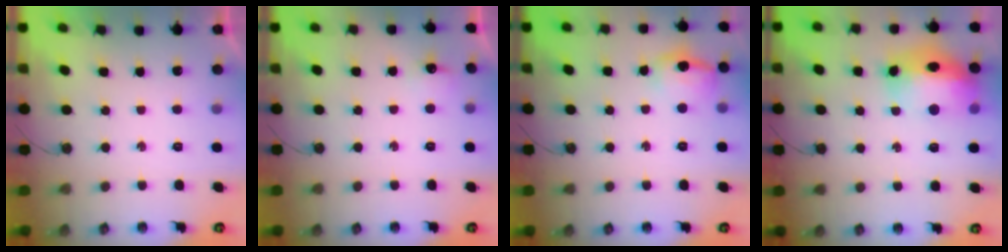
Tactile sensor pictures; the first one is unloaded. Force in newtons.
{"total": 5.7, "press": 5.5, "slide": 1.1}
{"total": 12.0, "press": 12.0, "slide": 0.8}
{"total": 16.4, "press": 16.3, "slide": 1.7}